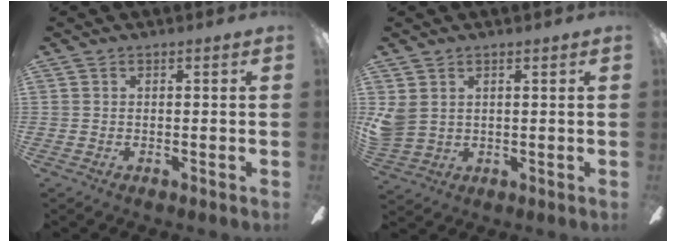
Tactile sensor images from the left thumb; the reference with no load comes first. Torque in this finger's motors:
{"motor_torque": [0.52, 0.51, 0.52, -0.60, 0.05]}